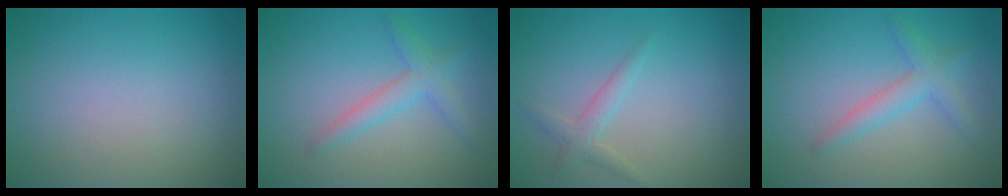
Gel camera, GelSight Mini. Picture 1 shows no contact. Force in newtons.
{"total": 2.5, "press": 2.5, "slide": 0.1}
{"total": 1.6, "press": 1.6, "slide": 0.0}
{"total": 2.5, "press": 2.5, "slide": 0.1}